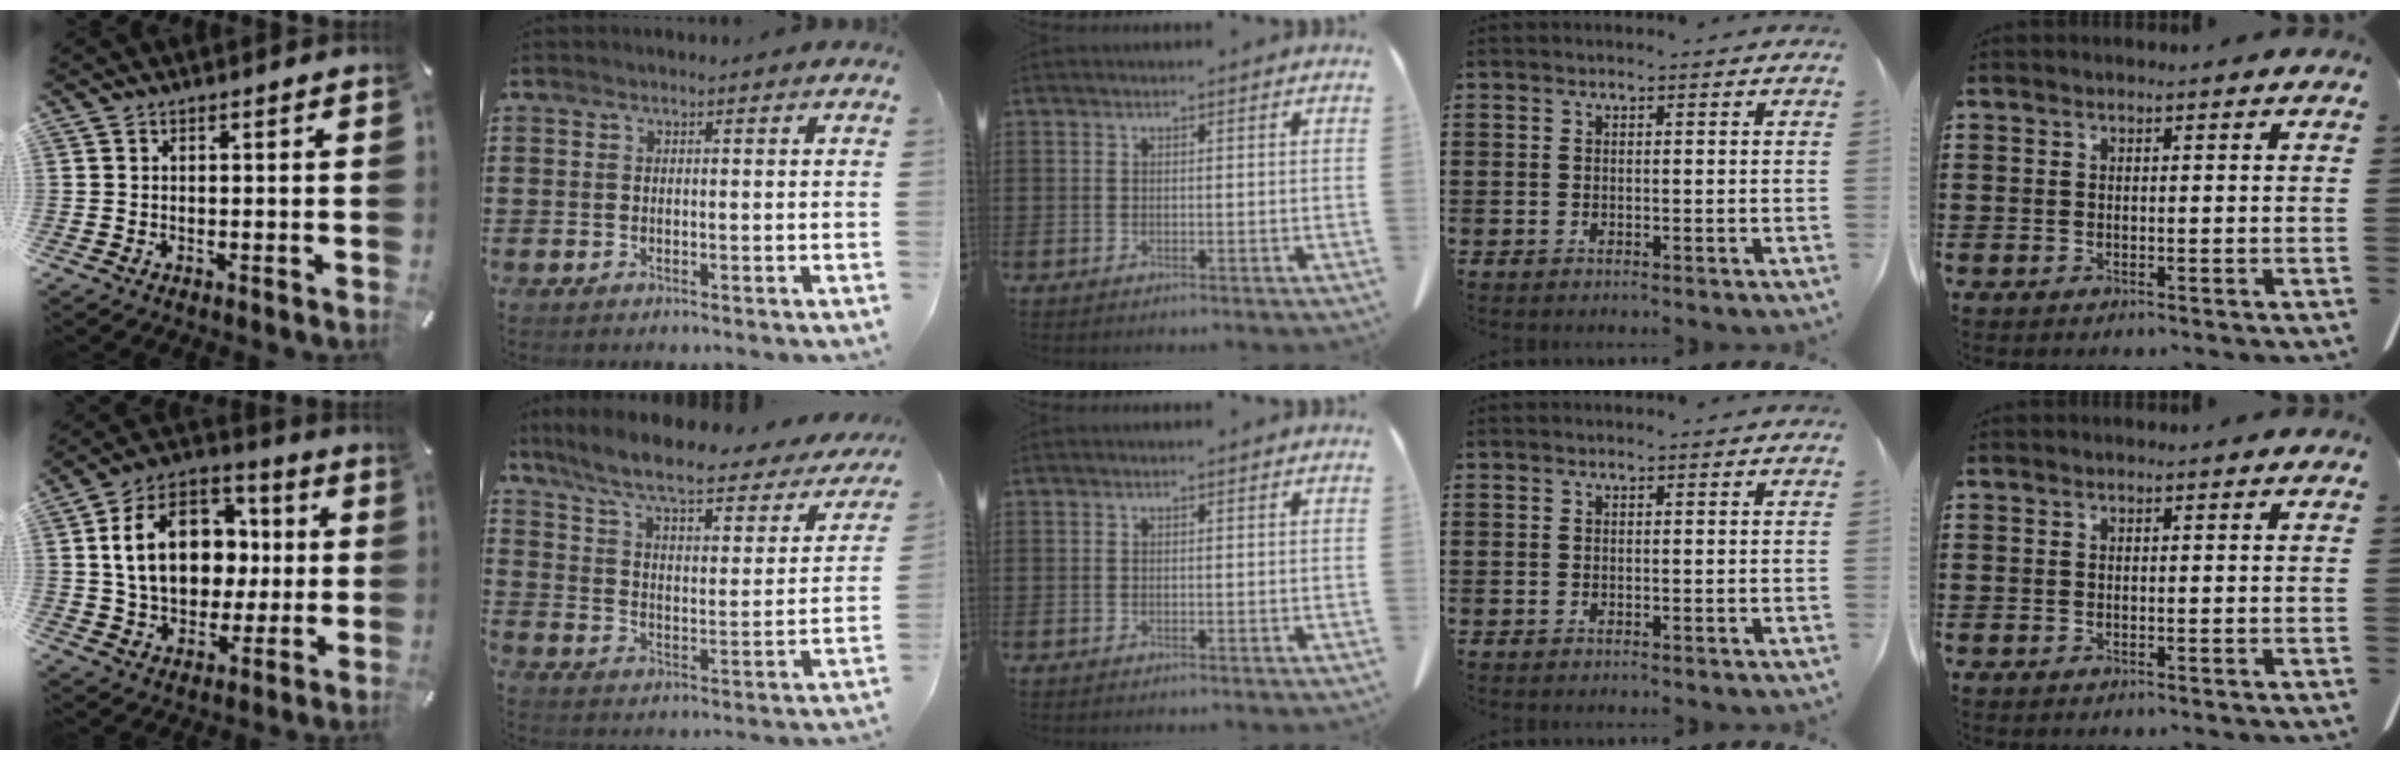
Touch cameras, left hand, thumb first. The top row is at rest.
{"thumb": {"total": 19.0, "force": [1.9, 14.5, 12.2], "torque": [-0.229, 0.013, 0.037]}, "index": {"total": 7.6, "force": [6.2, 0.9, 4.2], "torque": [-0.106, -0.039, 0.103]}}